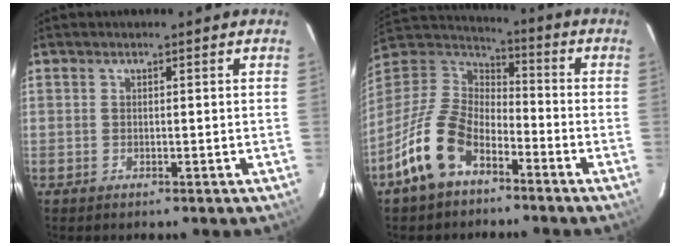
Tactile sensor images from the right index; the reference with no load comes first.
{"total": 15.3, "force": [-8.7, 8.4, 9.3], "torque": [-0.202, 0.005, -0.168]}